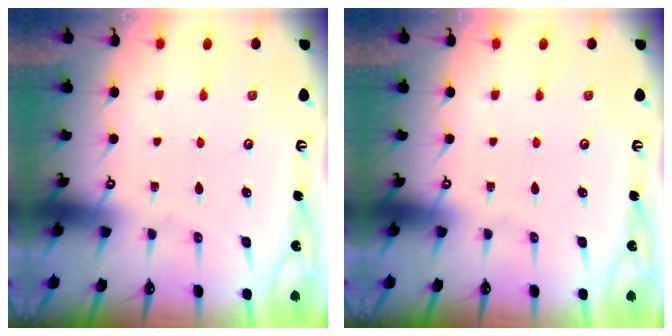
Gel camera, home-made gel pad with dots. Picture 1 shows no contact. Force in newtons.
{"total": 0.0}